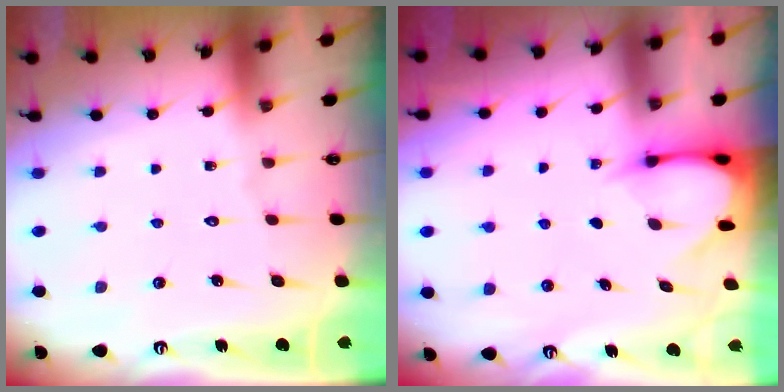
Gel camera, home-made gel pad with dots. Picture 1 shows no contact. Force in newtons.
{"total": 3.4, "press": 3.4, "slide": 0.4}